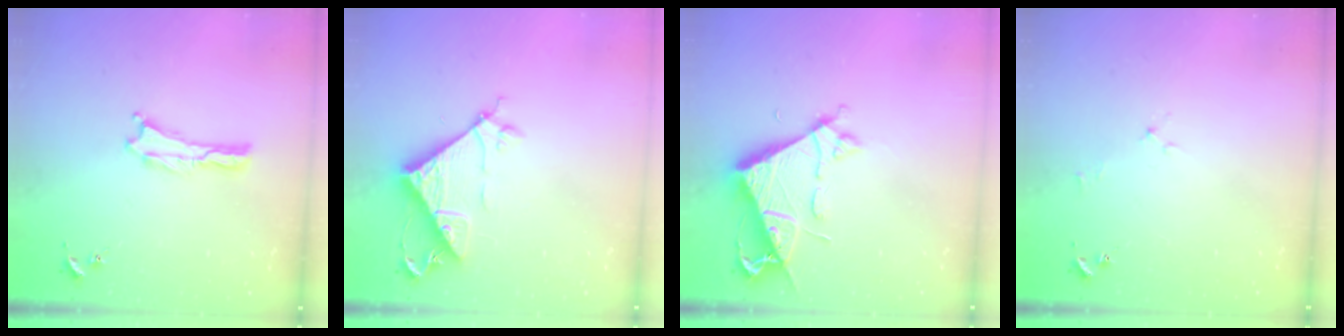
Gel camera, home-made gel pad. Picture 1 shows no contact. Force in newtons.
{"total": 7.7, "press": 7.7, "slide": 0.8}
{"total": 7.1, "press": 7.1, "slide": 0.8}
{"total": 1.7, "press": 1.6, "slide": 0.3}